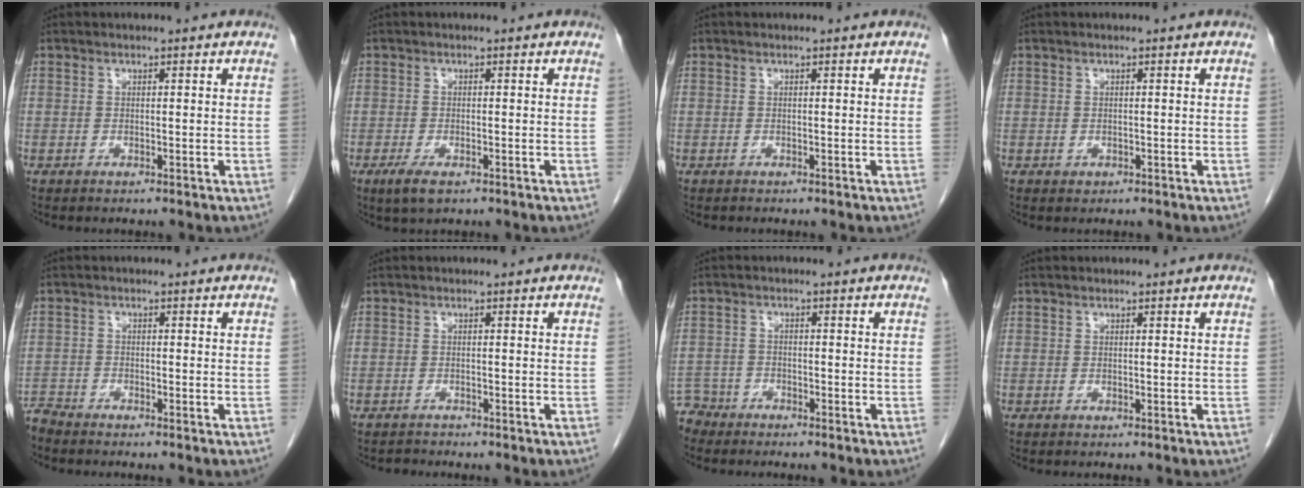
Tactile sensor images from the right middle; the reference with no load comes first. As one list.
[{"total": 4.8, "force": [-3.0, 1.1, 3.6], "torque": [-0.075, -0.012, -0.049]}, {"total": 0.0}, {"total": 0.6, "force": [-0.2, 0.5, 0.2], "torque": [-0.003, 0.001, -0.002]}, {"total": 2.3, "force": [-2.3, -0.1, -0.1], "torque": [0.006, -0.009, -0.044]}, {"total": 0.8, "force": [-0.7, 0.1, -0.3], "torque": [0.002, -0.004, -0.014]}, {"total": 3.7, "force": [-3.4, 1.2, -0.9], "torque": [0.020, -0.002, -0.068]}, {"total": 0.0}]